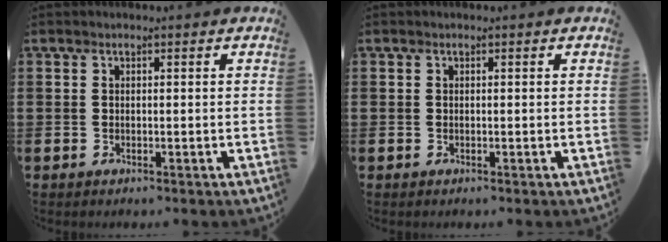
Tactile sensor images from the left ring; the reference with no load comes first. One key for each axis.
{"total": 0.0}